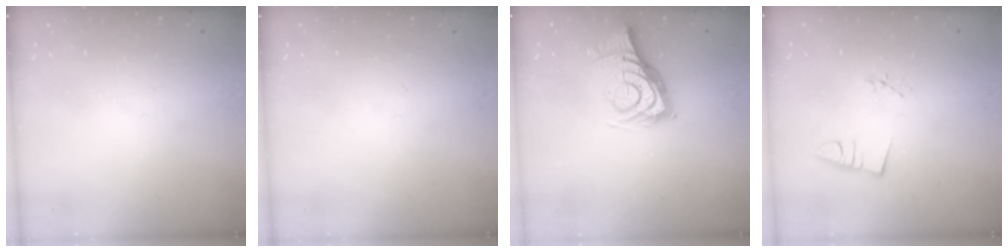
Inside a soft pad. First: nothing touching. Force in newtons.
{"total": 0.0}
{"total": 9.5, "press": 8.9, "slide": 3.4}
{"total": 2.6, "press": 1.1, "slide": 2.4}